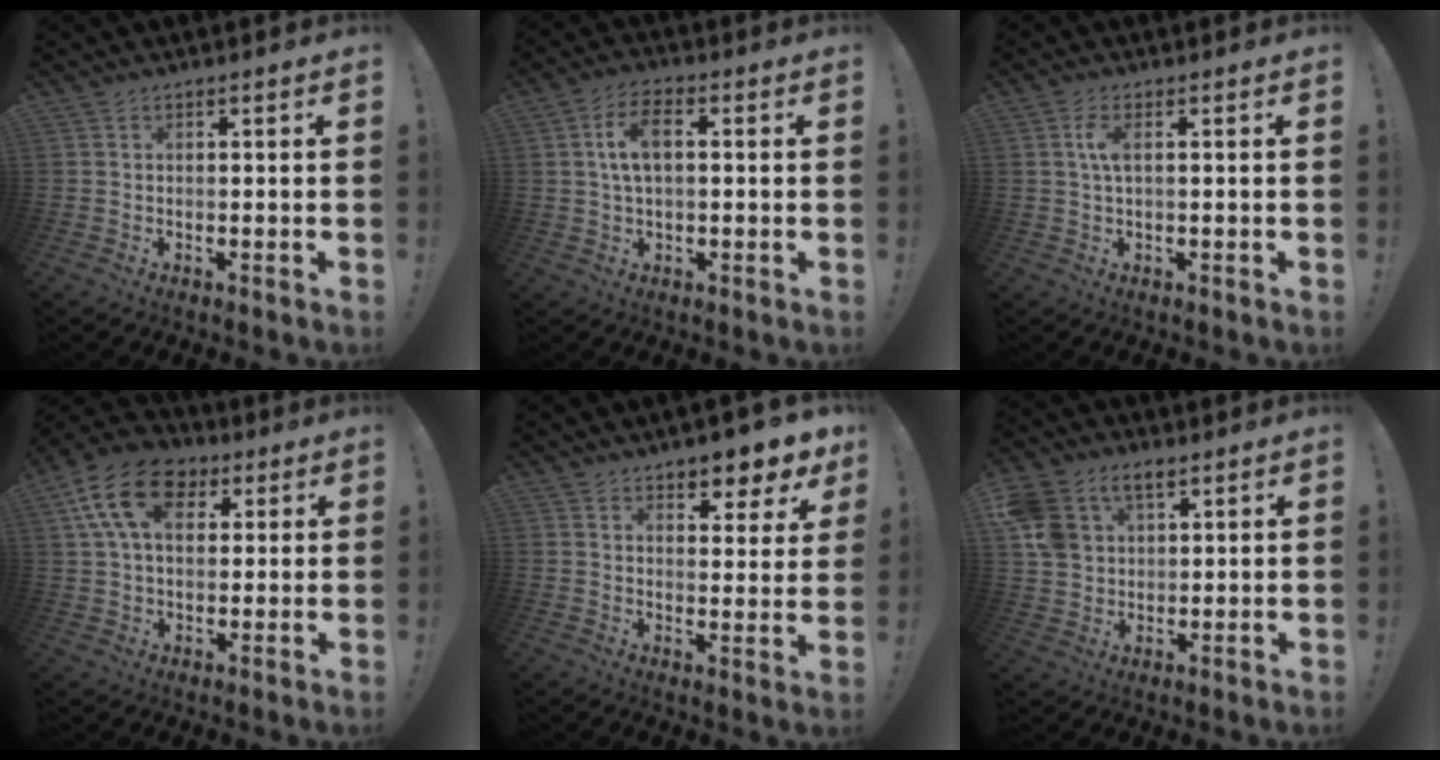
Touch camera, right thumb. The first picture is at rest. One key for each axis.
{"total": 8.2, "fx": 1.3, "fy": 4.4, "fz": 6.8, "tx": -0.122, "ty": 0.010, "tz": 0.026}
{"total": 4.0, "fx": 0.6, "fy": 1.3, "fz": 3.8, "tx": -0.073, "ty": -0.002, "tz": 0.007}
{"total": 16.9, "fx": 6.2, "fy": 11.3, "fz": 10.9, "tx": -0.190, "ty": -0.007, "tz": 0.117}
{"total": 6.8, "fx": 5.8, "fy": 2.7, "fz": 2.2, "tx": -0.017, "ty": -0.055, "tz": 0.102}
{"total": 11.0, "fx": 5.7, "fy": 7.7, "fz": 5.5, "tx": -0.107, "ty": -0.019, "tz": 0.116}